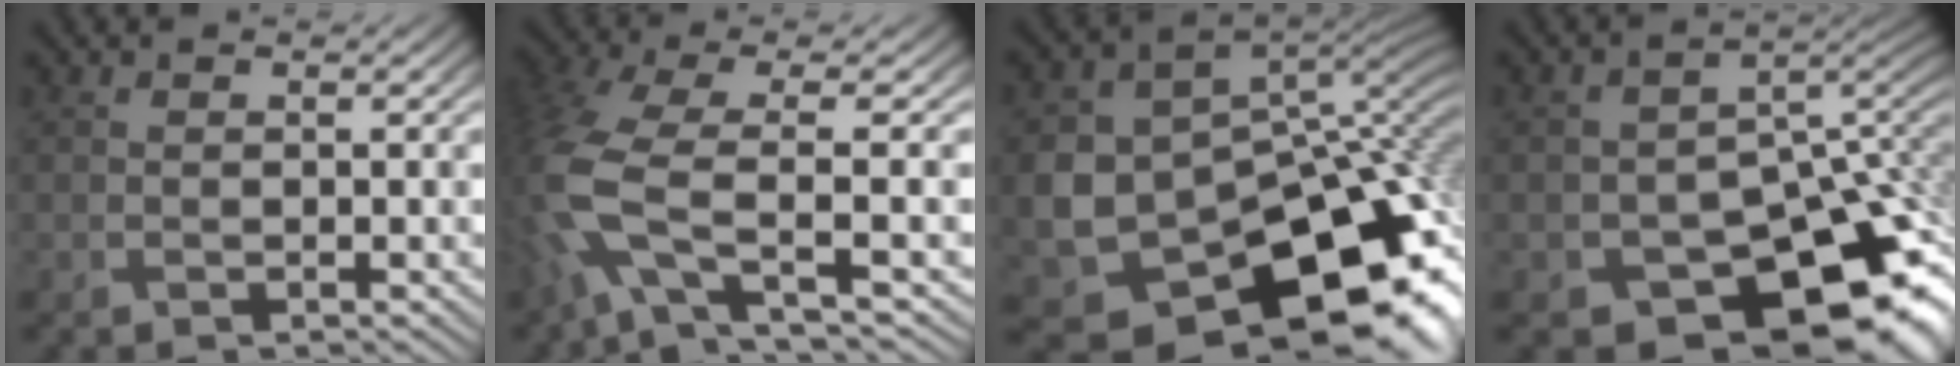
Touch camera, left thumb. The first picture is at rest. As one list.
[{"total": 8.6, "force": [-2.0, 3.1, 7.8], "torque": [-0.188, -0.006, -0.059]}, {"total": 17.6, "force": [-7.1, 12.5, 10.1], "torque": [-0.182, -0.042, -0.090]}, {"total": 16.3, "force": [-8.5, 10.9, 8.6], "torque": [-0.125, -0.018, -0.121]}]